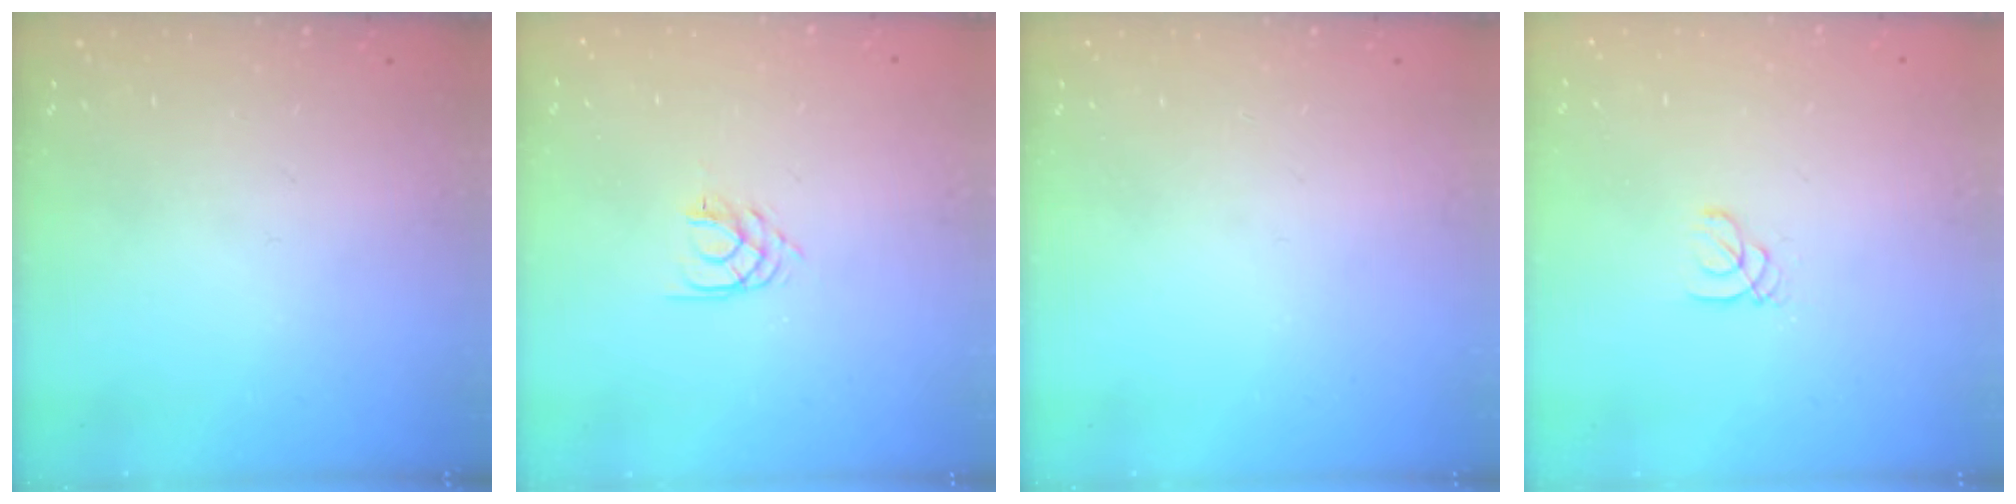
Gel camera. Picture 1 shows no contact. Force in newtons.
{"total": 2.1, "press": 2.0, "slide": 0.3}
{"total": 0.0}
{"total": 1.4, "press": 1.4, "slide": 0.1}